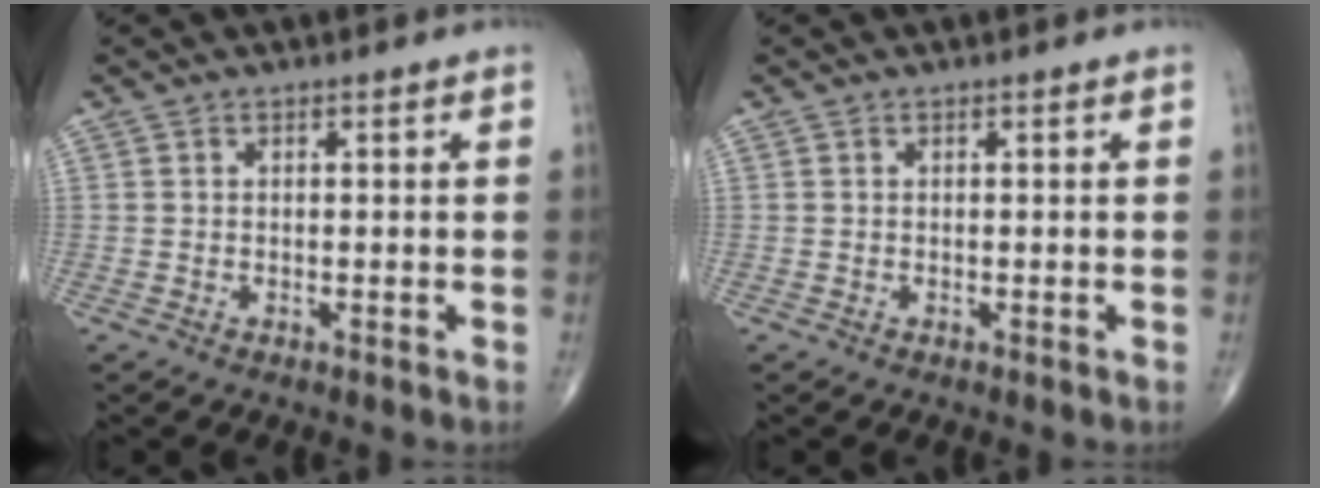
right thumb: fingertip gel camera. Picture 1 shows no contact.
{"total": 0.0}